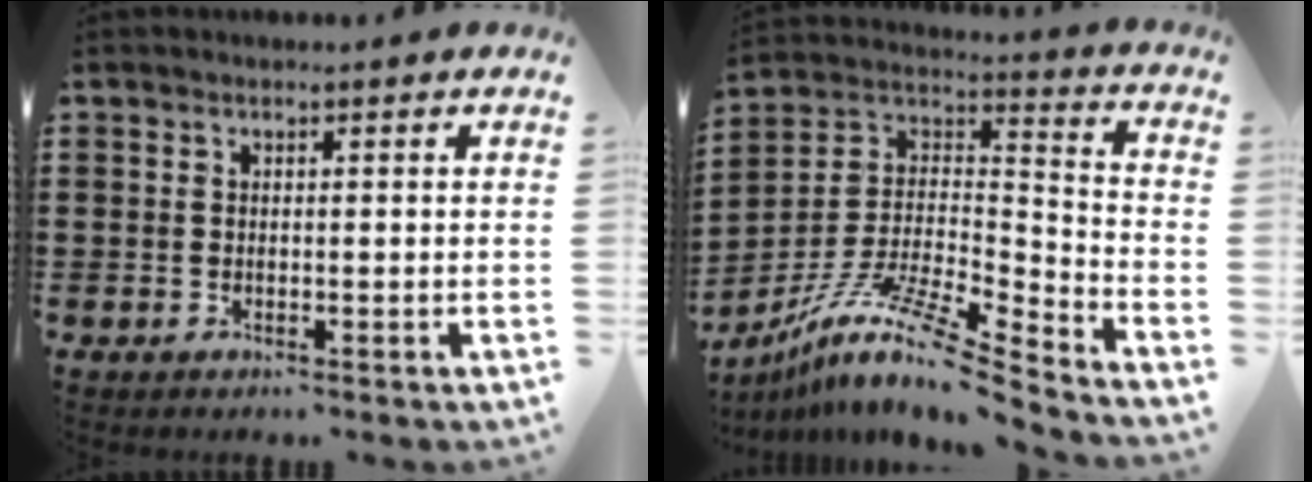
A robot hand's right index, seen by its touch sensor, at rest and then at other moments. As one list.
[{"total": 11.7, "force": [-8.8, 0.8, 7.6], "torque": [-0.152, -0.001, -0.176]}]